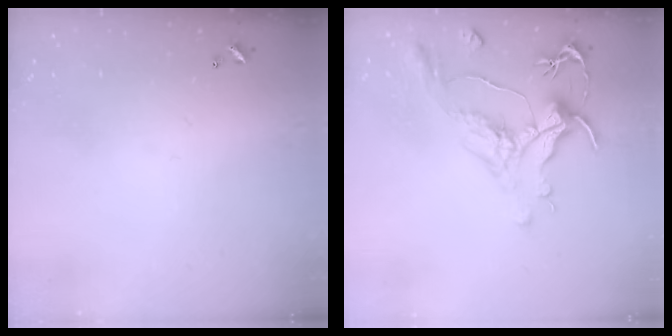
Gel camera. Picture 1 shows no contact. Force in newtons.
{"total": 1.1, "press": 0.2, "slide": 1.1}